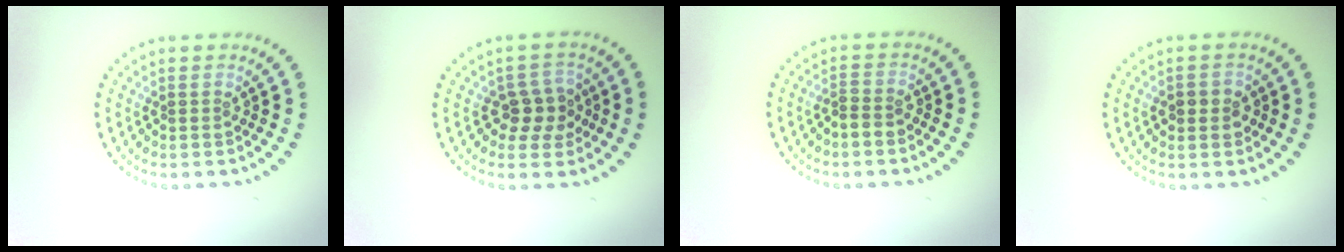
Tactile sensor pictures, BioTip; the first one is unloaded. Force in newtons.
{"total": 2.8, "press": 2.6, "slide": 1.0}
{"total": 1.4, "press": 1.2, "slide": 0.7}
{"total": 1.9, "press": 1.9, "slide": 0.1}